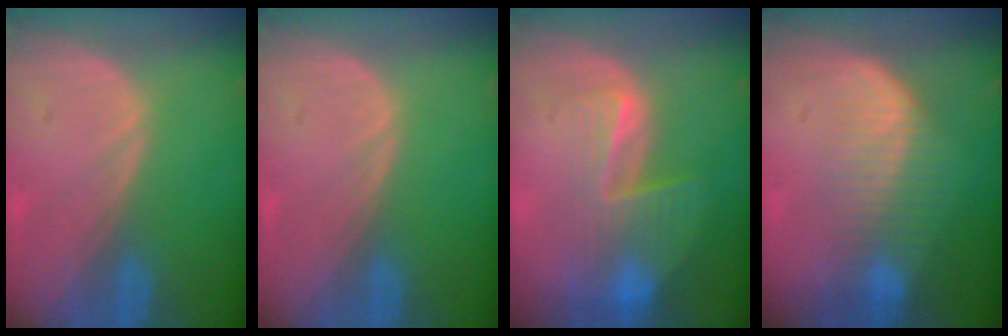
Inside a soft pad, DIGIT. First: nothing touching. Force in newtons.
{"total": 0.0}
{"total": 8.3, "press": 7.2, "slide": 4.3}
{"total": 7.1, "press": 6.5, "slide": 2.8}